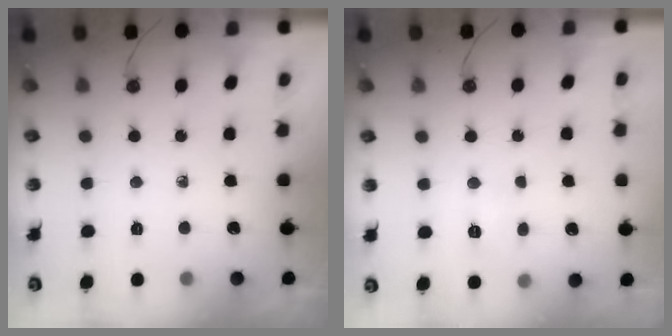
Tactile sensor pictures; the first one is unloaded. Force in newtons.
{"total": 3.1, "press": 3.0, "slide": 1.0}